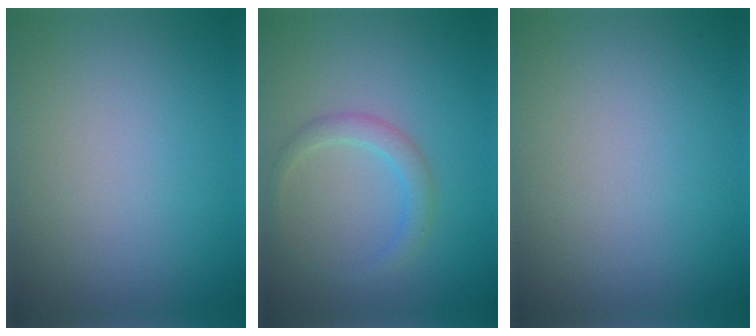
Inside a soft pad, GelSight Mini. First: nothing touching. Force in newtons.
{"total": 2.0, "press": 2.0, "slide": 0.2}
{"total": 0.0}